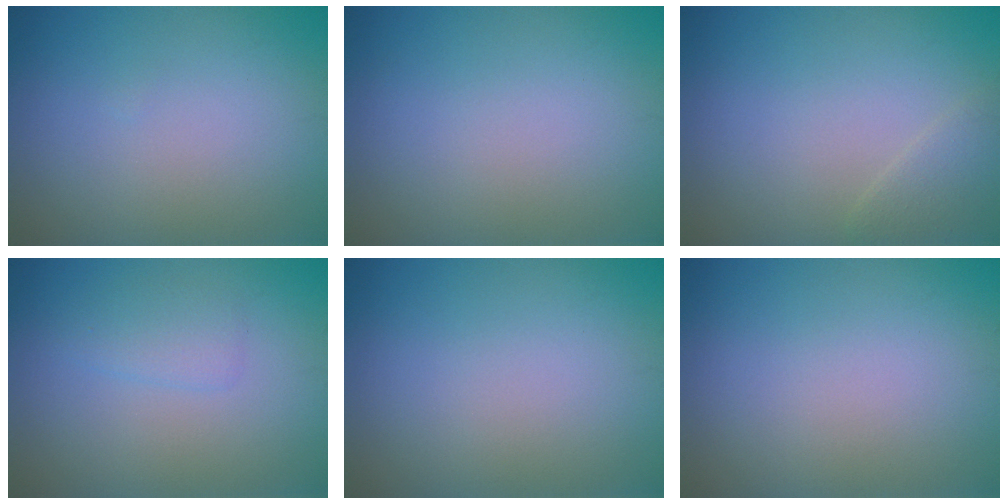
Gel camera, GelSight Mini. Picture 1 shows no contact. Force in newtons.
{"total": 0.0}
{"total": 1.6, "press": 1.6, "slide": 0.1}
{"total": 1.6, "press": 1.6, "slide": 0.1}
{"total": 0.0}
{"total": 0.0}